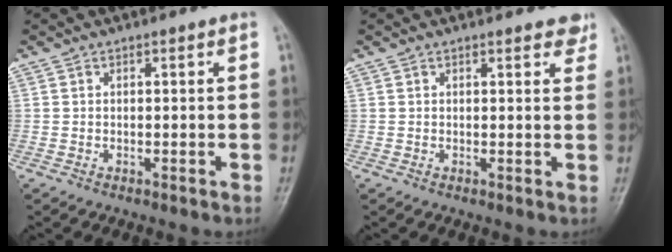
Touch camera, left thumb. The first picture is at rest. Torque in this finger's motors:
{"motor_torque": [-0.18, 0.13, -0.13, 0.10, 0.04]}